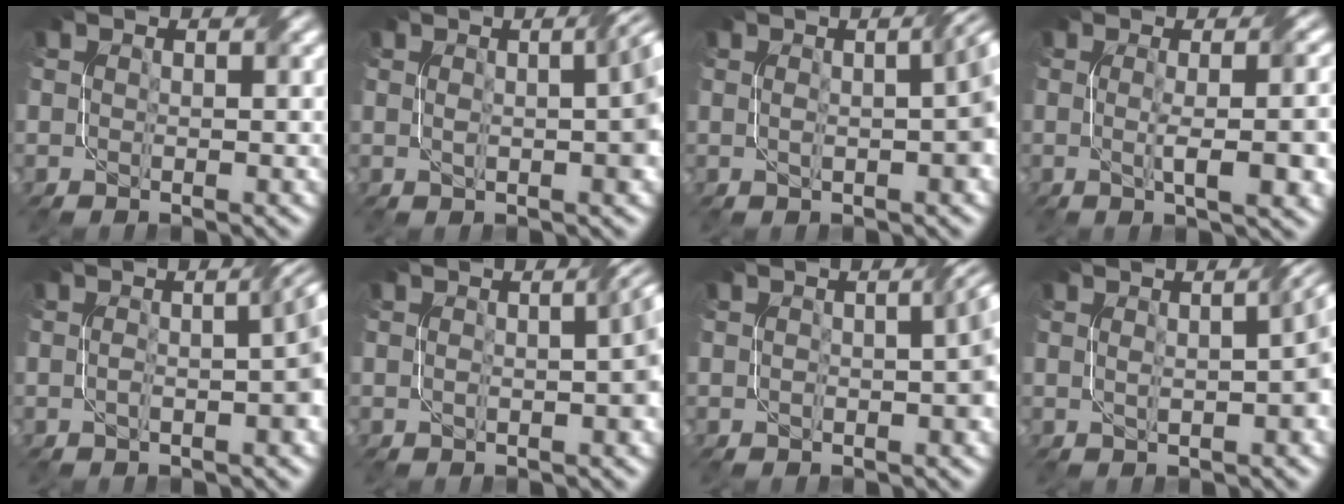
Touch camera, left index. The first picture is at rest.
{"total": 4.7, "force": [0.2, 1.4, 4.5], "torque": [-0.049, 0.011, 0.003]}
{"total": 4.6, "force": [0.1, 1.3, 4.4], "torque": [-0.049, 0.011, 0.001]}
{"total": 6.7, "force": [-0.6, 1.9, 6.4], "torque": [-0.069, 0.007, -0.007]}
{"total": 4.8, "force": [-0.5, 1.4, 4.6], "torque": [-0.054, 0.009, -0.007]}
{"total": 3.4, "force": [-0.2, 0.8, 3.4], "torque": [-0.047, 0.010, -0.005]}
{"total": 2.9, "force": [-0.4, 0.7, 2.8], "torque": [-0.043, 0.010, -0.009]}
{"total": 4.8, "force": [0.2, 1.4, 4.6], "torque": [-0.049, 0.009, 0.005]}